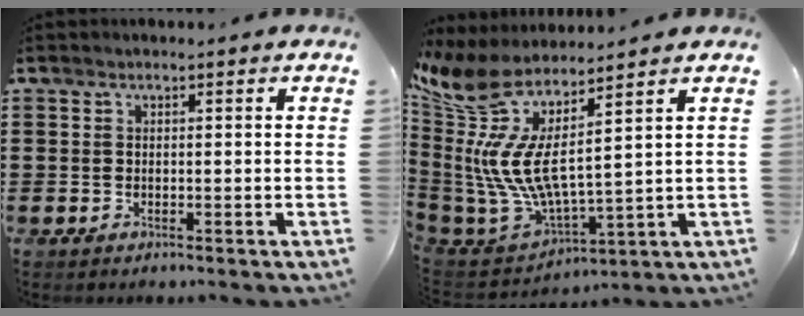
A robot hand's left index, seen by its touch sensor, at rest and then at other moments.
{"total": 9.6, "force": [2.7, 2.9, 8.8], "torque": [-0.235, -0.066, 0.025]}